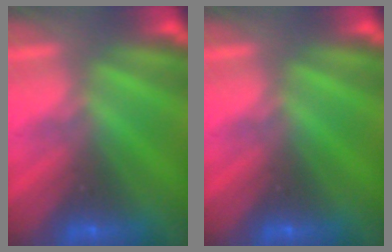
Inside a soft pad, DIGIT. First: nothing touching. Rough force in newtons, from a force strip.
{"total": 0.0}